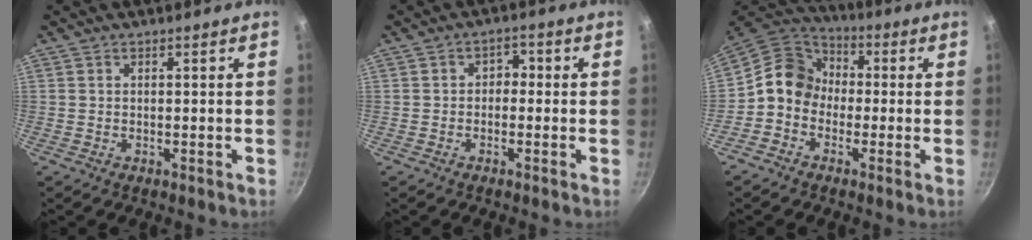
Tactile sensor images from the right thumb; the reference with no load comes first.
{"total": 2.8, "force": [-0.5, 2.2, 1.6], "torque": [-0.005, 0.012, -0.016]}
{"total": 10.2, "force": [-1.2, 8.7, 5.1], "torque": [-0.058, 0.038, -0.050]}